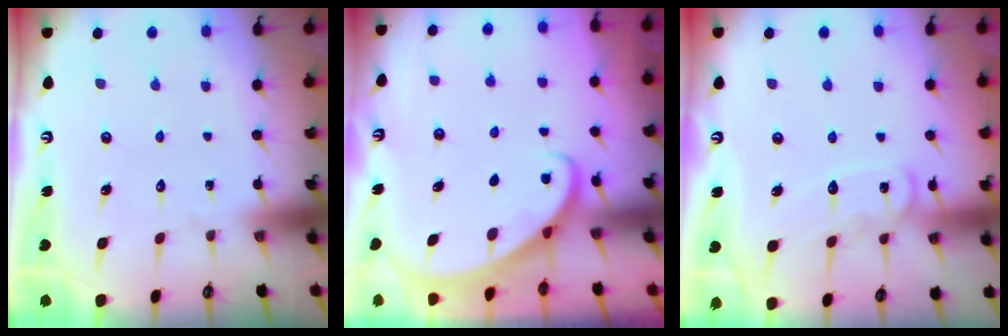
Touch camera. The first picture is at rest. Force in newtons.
{"total": 2.7, "press": 2.7, "slide": 0.2}
{"total": 10.7, "press": 10.6, "slide": 1.0}